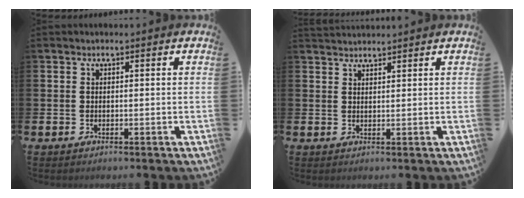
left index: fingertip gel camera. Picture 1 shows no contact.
{"total": 1.9, "force": [1.8, 0.3, 0.0], "torque": [-0.003, -0.005, 0.034]}